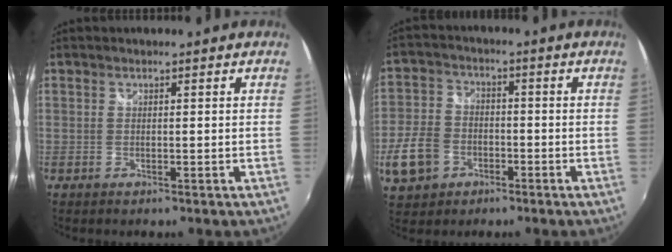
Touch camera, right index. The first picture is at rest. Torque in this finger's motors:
{"motor_torque": [-0.11, -0.15, -0.50, -0.21]}